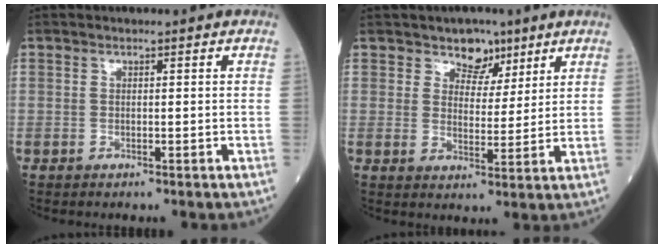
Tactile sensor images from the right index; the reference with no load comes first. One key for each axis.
{"total": 5.1, "fx": 3.6, "fy": 3.3, "fz": 1.6, "tx": -0.012, "ty": -0.001, "tz": 0.056}